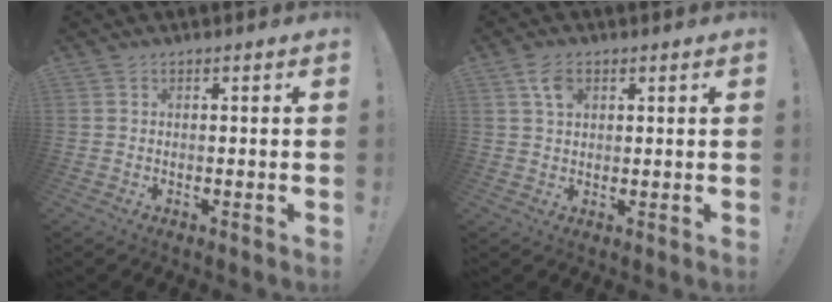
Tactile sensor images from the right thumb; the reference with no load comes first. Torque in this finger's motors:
{"motor_torque": [-0.02, 0.12, 0.03, -0.05, 0.00]}